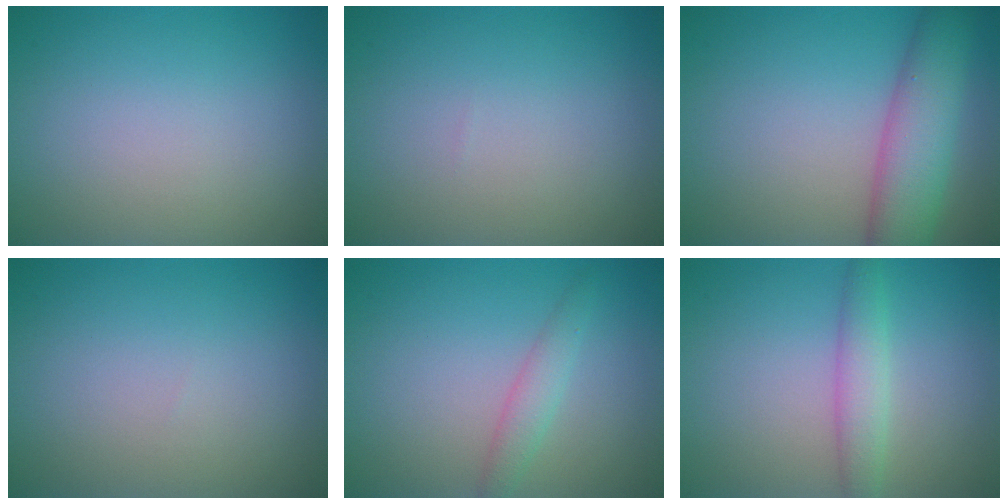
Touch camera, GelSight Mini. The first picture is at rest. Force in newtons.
{"total": 0.0}
{"total": 6.4, "press": 6.4, "slide": 0.3}
{"total": 0.0}
{"total": 1.8, "press": 1.8, "slide": 0.1}
{"total": 2.8, "press": 2.8, "slide": 0.1}